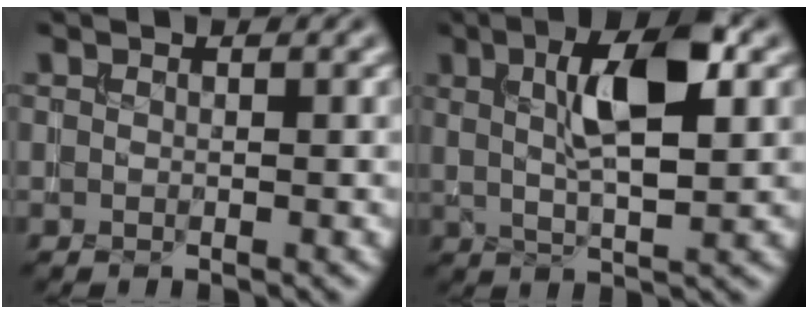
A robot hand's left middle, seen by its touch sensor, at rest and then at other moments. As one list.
[{"total": 7.5, "force": [2.2, 2.3, 6.8], "torque": [-0.112, 0.007, 0.033]}]